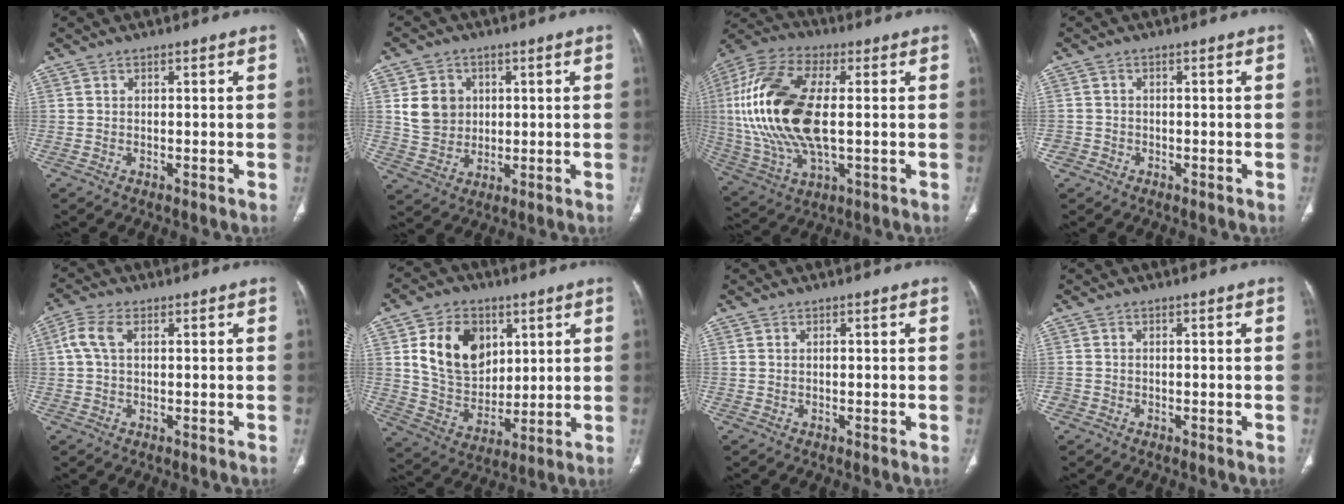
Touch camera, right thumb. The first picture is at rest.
{"total": 8.0, "force": [1.8, 7.0, 3.4], "torque": [-0.034, -0.008, 0.040]}
{"total": 23.3, "force": [1.4, 11.2, 20.4], "torque": [-0.439, 0.001, 0.027]}
{"total": 1.8, "force": [-0.8, 1.6, -0.1], "torque": [0.011, 0.009, -0.020]}
{"total": 4.7, "force": [1.1, 2.6, 3.7], "torque": [-0.098, 0.017, 0.020]}
{"total": 16.1, "force": [5.2, 11.9, 9.6], "torque": [-0.125, -0.020, 0.103]}
{"total": 0.5, "force": [0.1, 0.3, 0.4], "torque": [-0.011, 0.005, 0.005]}
{"total": 1.2, "force": [-0.4, 1.1, 0.2], "torque": [0.001, 0.005, -0.010]}